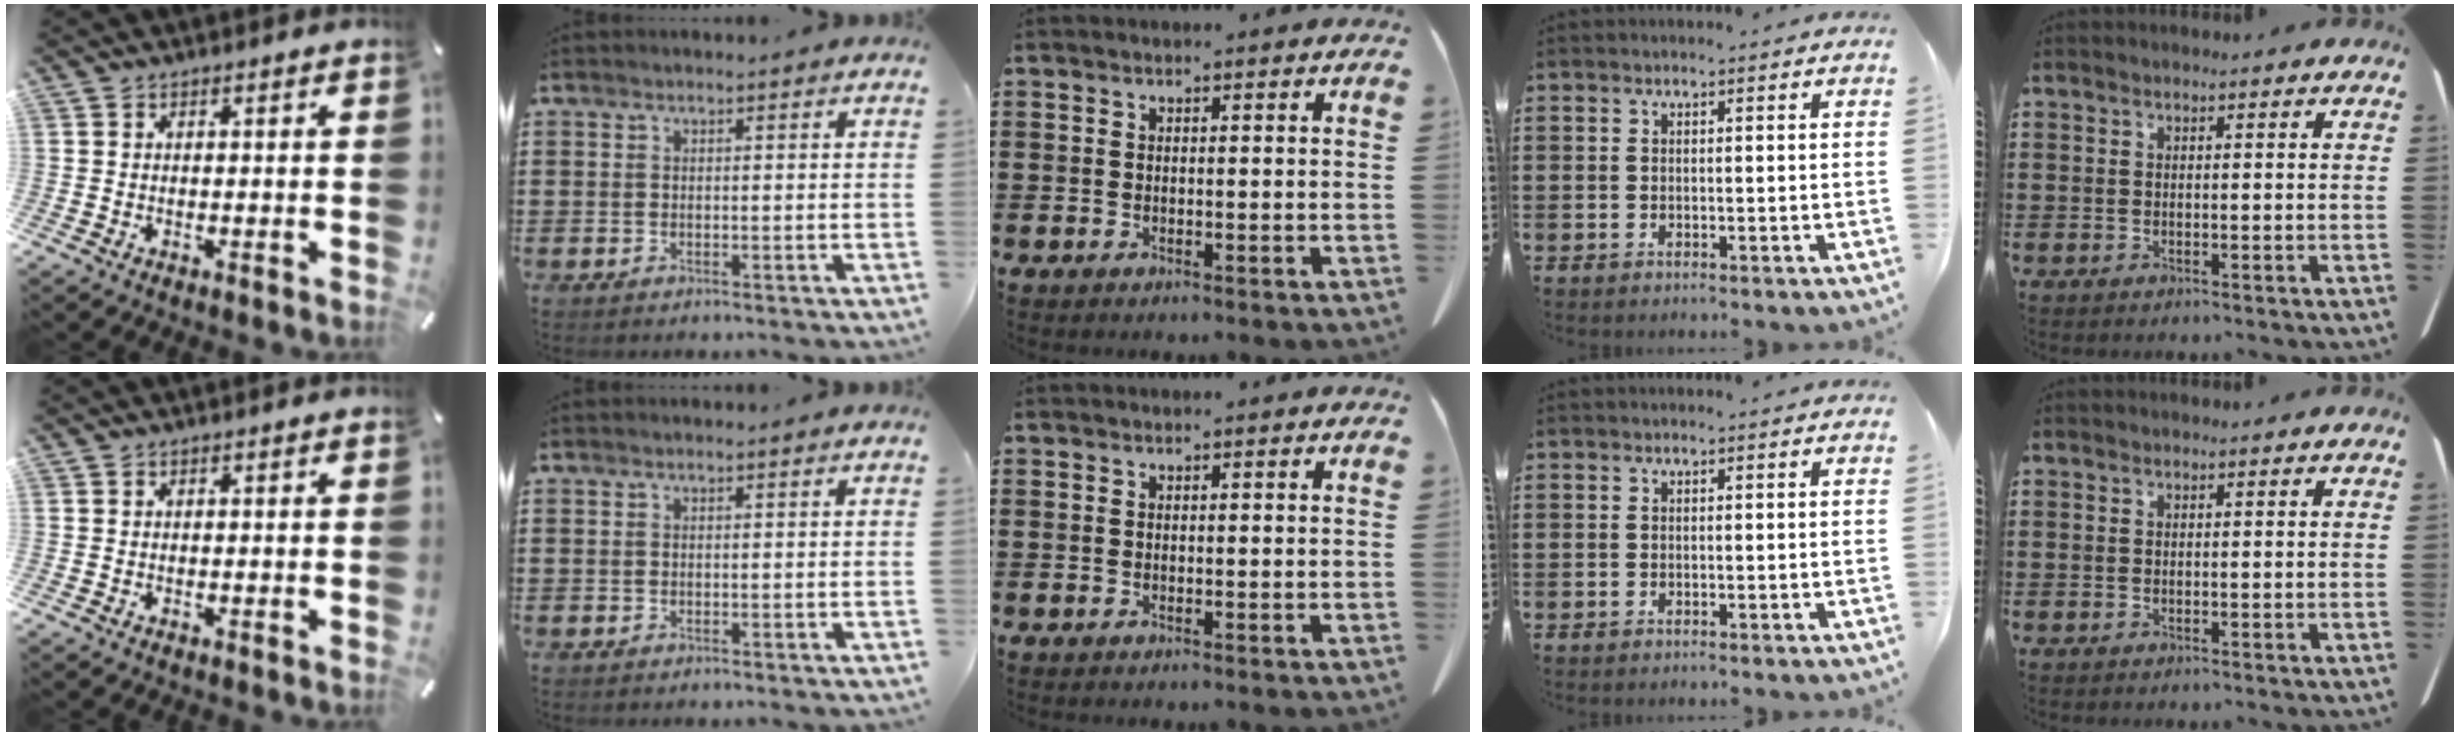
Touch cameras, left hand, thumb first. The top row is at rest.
{}